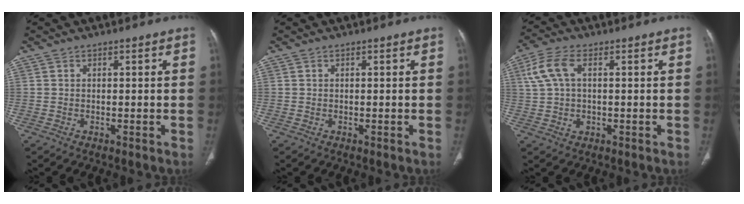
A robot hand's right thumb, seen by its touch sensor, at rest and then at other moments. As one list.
[{"total": 0.0}, {"total": 7.1, "force": [1.5, 3.9, 5.7], "torque": [-0.130, 0.013, 0.031]}]